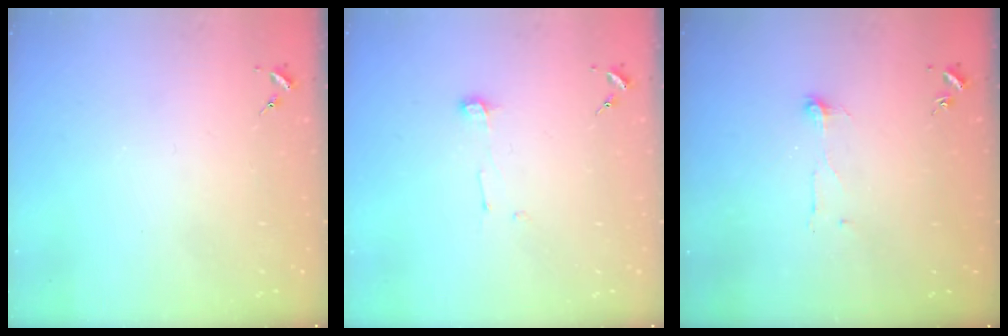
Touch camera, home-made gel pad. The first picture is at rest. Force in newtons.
{"total": 4.2, "press": 4.2, "slide": 0.5}
{"total": 4.5, "press": 4.5, "slide": 0.4}